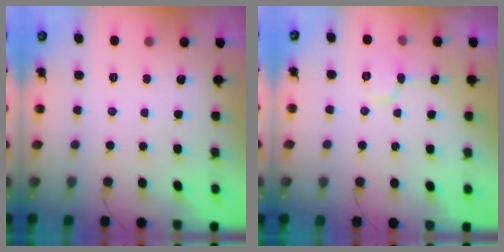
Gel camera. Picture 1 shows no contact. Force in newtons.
{"total": 6.2, "press": 6.2, "slide": 0.6}